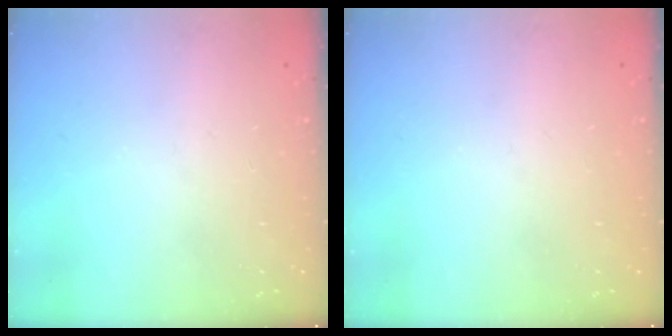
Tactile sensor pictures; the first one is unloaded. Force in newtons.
{"total": 0.0}